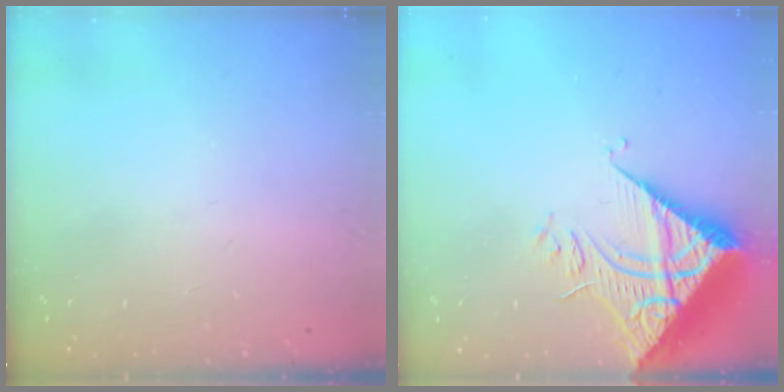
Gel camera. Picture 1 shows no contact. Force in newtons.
{"total": 10.7, "press": 10.6, "slide": 1.0}